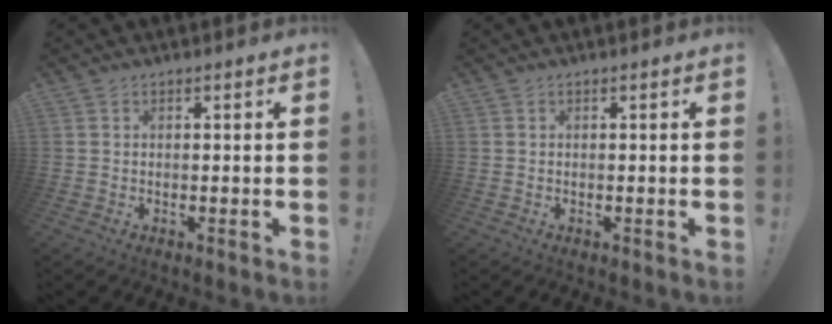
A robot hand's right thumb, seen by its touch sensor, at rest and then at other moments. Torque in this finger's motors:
{"motor_torque": [0.00, 0.00, 0.00, 0.00, 0.00]}